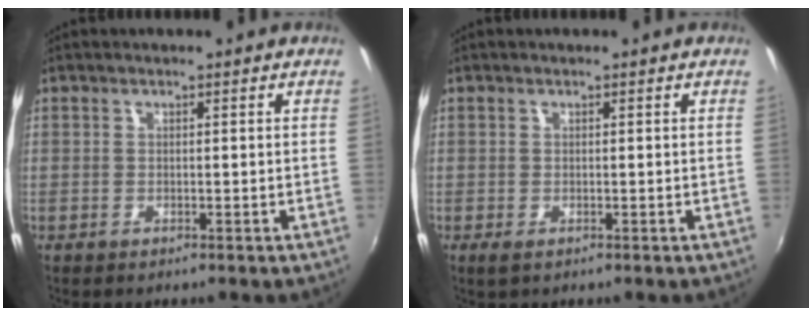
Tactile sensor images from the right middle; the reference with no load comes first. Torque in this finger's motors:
{"motor_torque": [0.52, -0.30, -0.02, 0.02]}